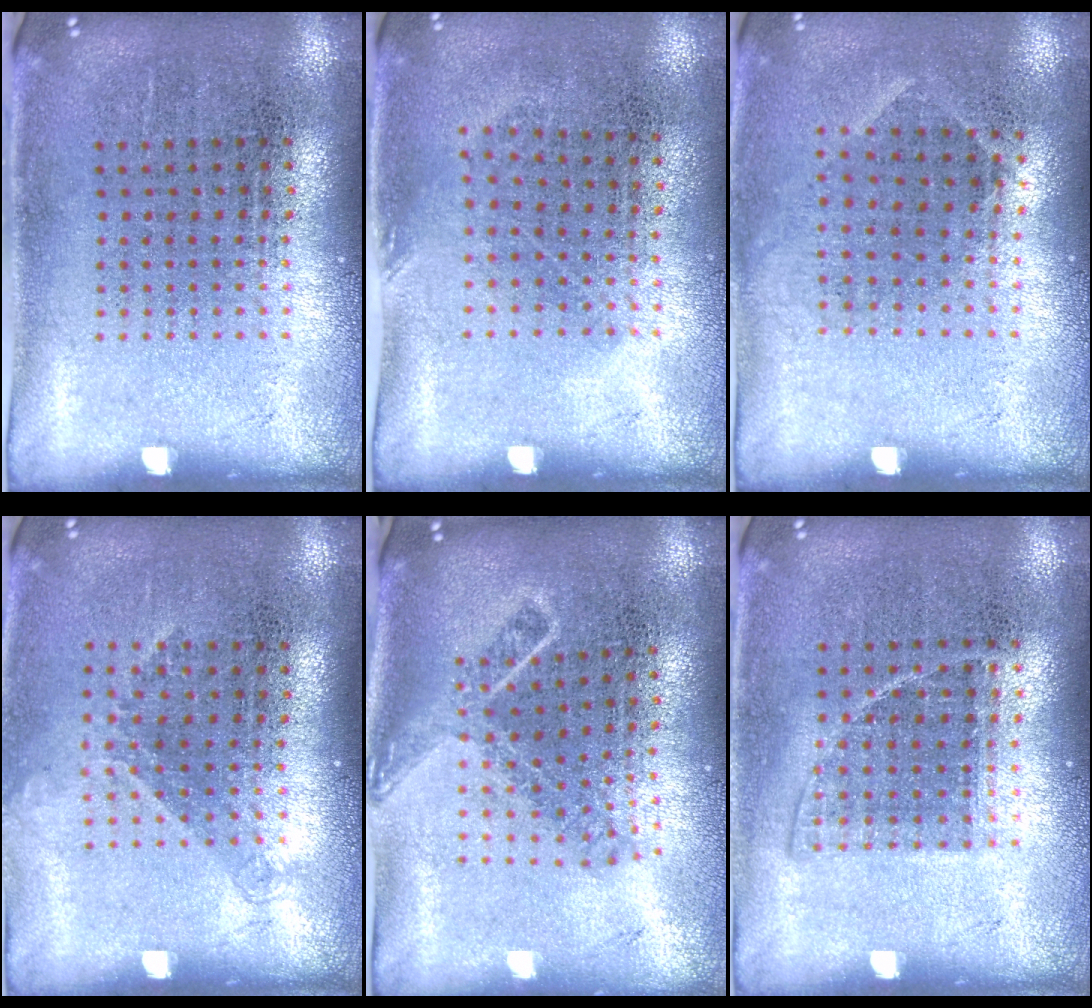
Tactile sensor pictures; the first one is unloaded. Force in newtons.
{"total": 0.8, "press": 0.6, "slide": 0.5}
{"total": 0.9, "press": 0.7, "slide": 0.7}
{"total": 1.2, "press": 0.9, "slide": 0.8}
{"total": 1.7, "press": 1.2, "slide": 1.2}
{"total": 0.8, "press": 0.7, "slide": 0.4}